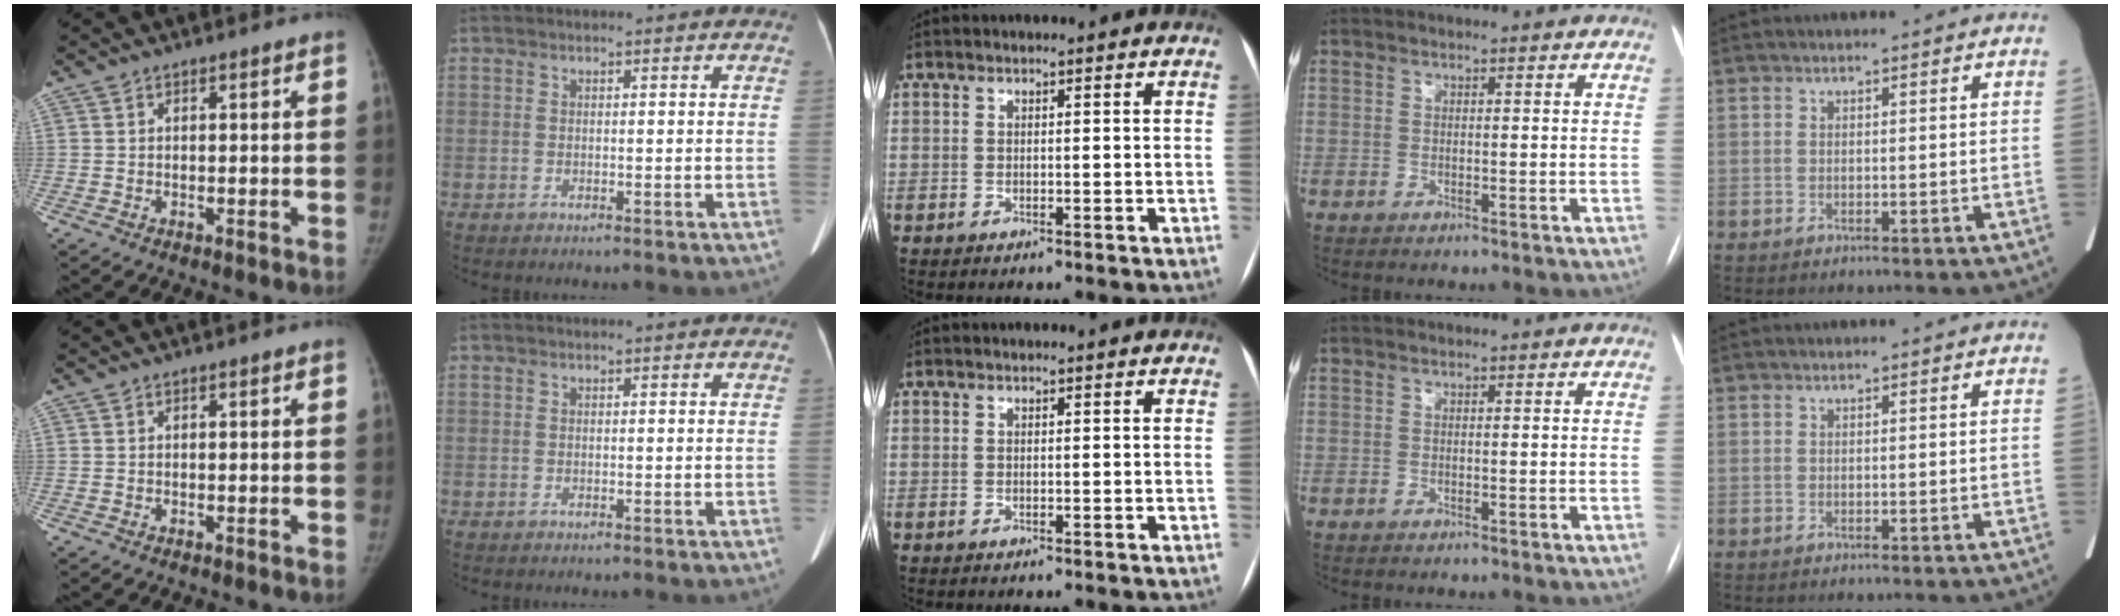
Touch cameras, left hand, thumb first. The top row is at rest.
{}